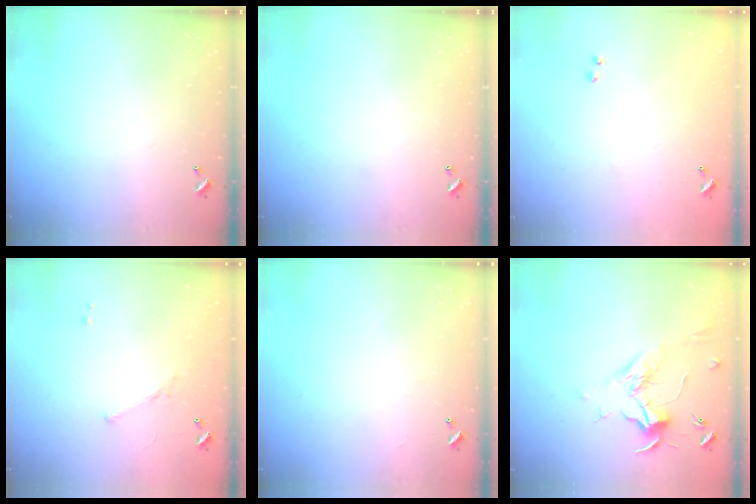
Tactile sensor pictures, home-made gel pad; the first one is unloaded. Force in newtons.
{"total": 0.0}
{"total": 8.2, "press": 8.2, "slide": 0.5}
{"total": 5.9, "press": 5.9, "slide": 0.8}
{"total": 2.6, "press": 2.6, "slide": 0.4}
{"total": 1.8, "press": 1.7, "slide": 0.6}